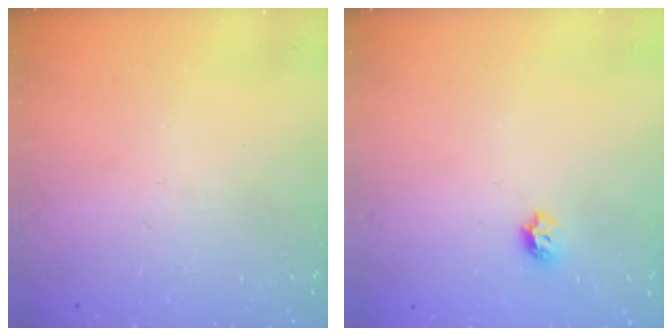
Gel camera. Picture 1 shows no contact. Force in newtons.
{"total": 5.5, "press": 5.4, "slide": 0.7}